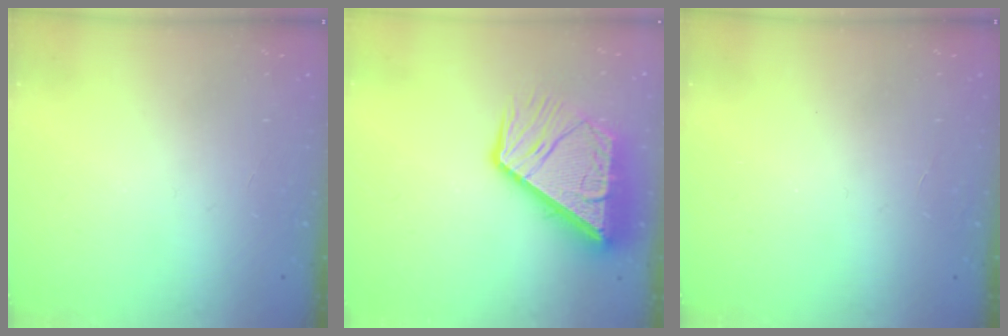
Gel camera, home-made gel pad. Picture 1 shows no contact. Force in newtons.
{"total": 15.2, "press": 15.1, "slide": 1.7}
{"total": 0.0}